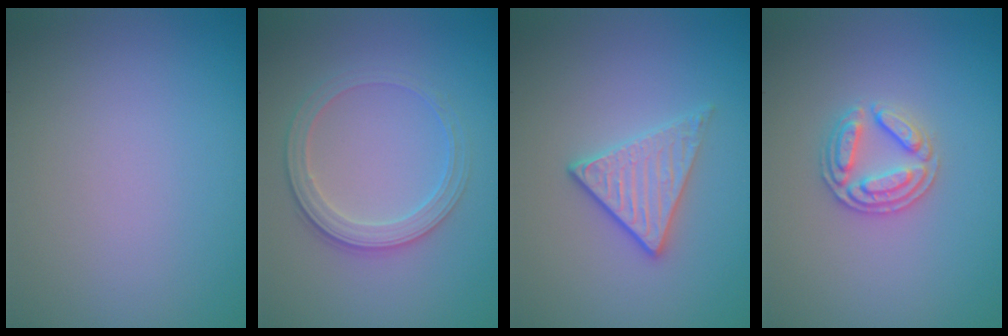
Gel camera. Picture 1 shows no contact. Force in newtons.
{"total": 2.8, "press": 2.6, "slide": 1.1}
{"total": 2.8, "press": 2.6, "slide": 1.1}
{"total": 2.8, "press": 2.7, "slide": 0.7}